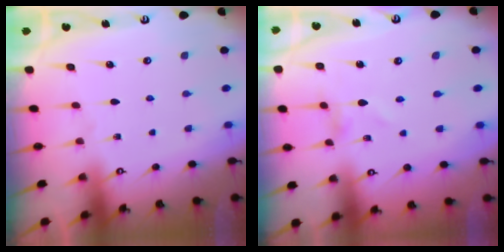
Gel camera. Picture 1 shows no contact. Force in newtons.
{"total": 0.0}